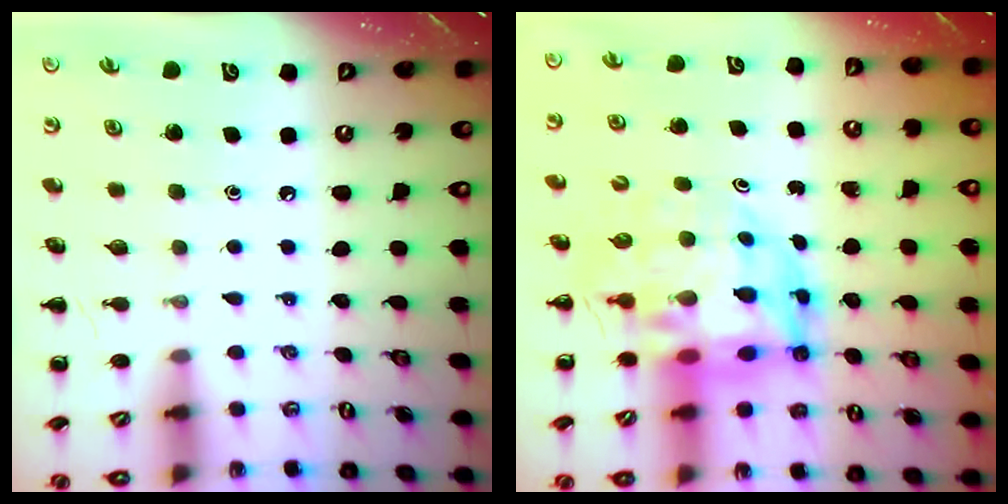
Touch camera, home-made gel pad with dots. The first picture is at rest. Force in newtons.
{"total": 14.2, "press": 13.5, "slide": 4.4}